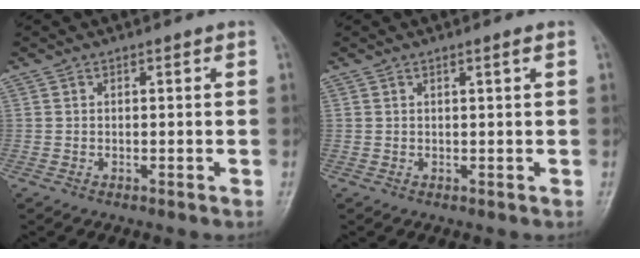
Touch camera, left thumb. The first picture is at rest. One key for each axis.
{"total": 0.9, "fx": 0.4, "fy": -0.2, "fz": 0.7, "tx": -0.016, "ty": -0.002, "tz": 0.009}